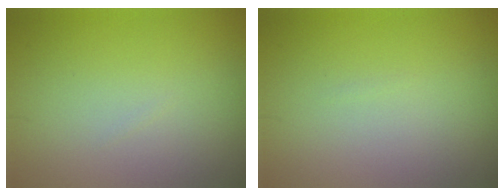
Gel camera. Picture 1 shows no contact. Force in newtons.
{"total": 0.0}